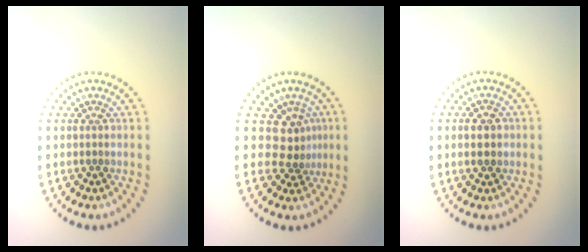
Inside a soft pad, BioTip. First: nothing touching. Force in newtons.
{"total": 2.7, "press": 2.0, "slide": 1.9}
{"total": 2.2, "press": 2.2, "slide": 0.3}